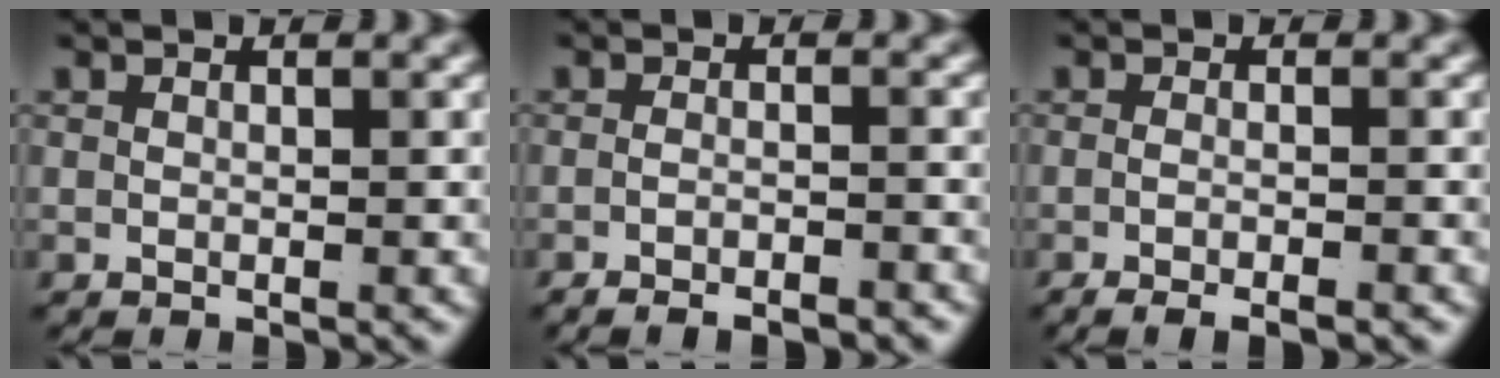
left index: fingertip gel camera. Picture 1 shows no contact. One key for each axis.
{"total": 3.2, "fx": -3.0, "fy": 0.3, "fz": 1.0, "tx": -0.018, "ty": -0.010, "tz": -0.045}
{"total": 3.1, "fx": -2.6, "fy": 0.2, "fz": 1.6, "tx": -0.026, "ty": -0.007, "tz": -0.037}